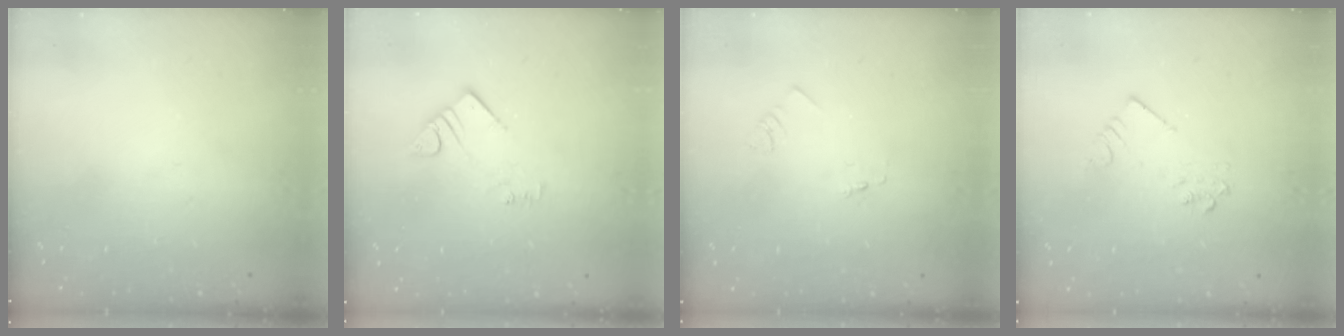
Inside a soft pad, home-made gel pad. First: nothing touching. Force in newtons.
{"total": 3.7, "press": 3.7, "slide": 0.3}
{"total": 1.3, "press": 1.2, "slide": 0.1}
{"total": 3.2, "press": 3.2, "slide": 0.2}